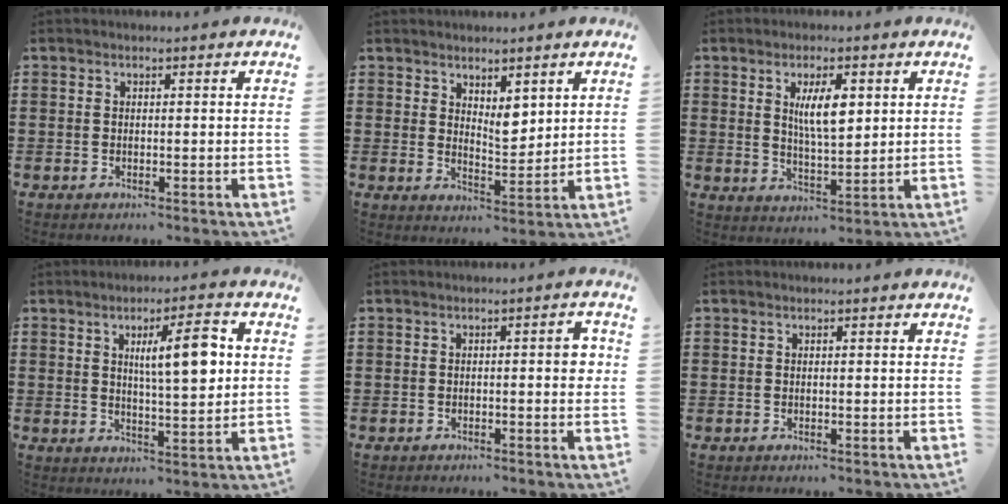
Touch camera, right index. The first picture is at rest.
{"total": 4.8, "force": [3.1, 2.4, 2.8], "torque": [-0.046, -0.010, 0.054]}
{"total": 6.3, "force": [1.9, 2.0, 5.7], "torque": [-0.109, 0.002, 0.030]}
{"total": 8.6, "force": [2.2, 2.2, 8.0], "torque": [-0.132, -0.001, 0.030]}
{"total": 2.6, "force": [-0.3, 0.6, 2.5], "torque": [-0.035, 0.000, -0.009]}
{"total": 0.0}